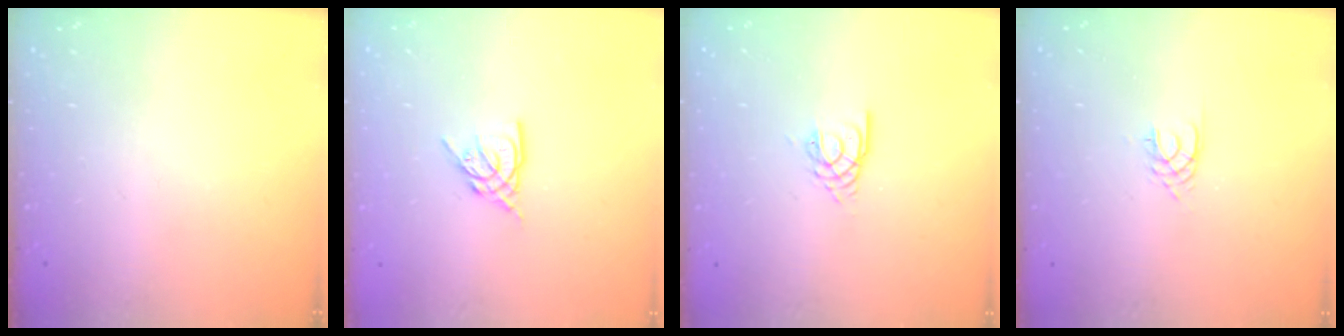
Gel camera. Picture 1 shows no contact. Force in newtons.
{"total": 8.0, "press": 7.9, "slide": 1.1}
{"total": 2.9, "press": 2.8, "slide": 0.4}
{"total": 1.7, "press": 1.7, "slide": 0.2}